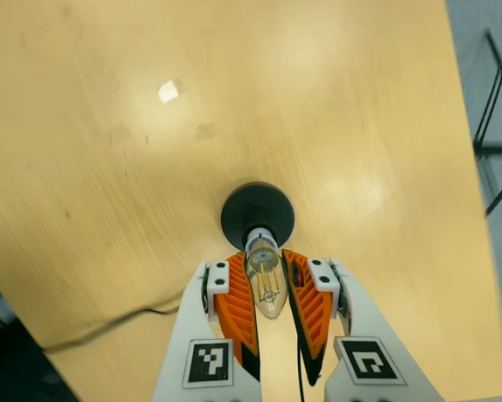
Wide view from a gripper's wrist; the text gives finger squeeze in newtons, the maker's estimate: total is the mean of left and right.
{"total": 23.6, "left": 23.7, "right": 23.5}